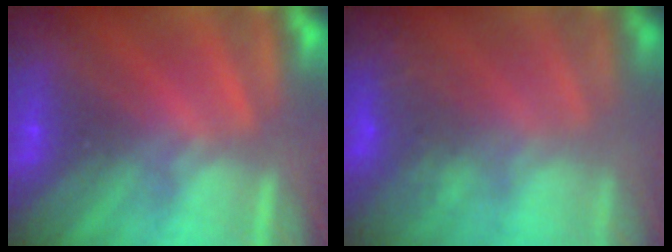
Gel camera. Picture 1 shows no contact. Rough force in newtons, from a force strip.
{"total": 8.2}